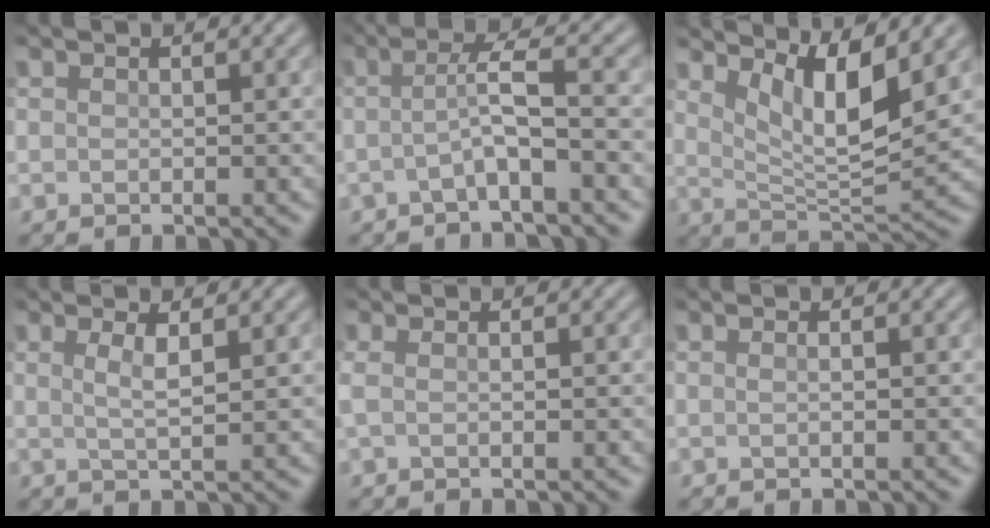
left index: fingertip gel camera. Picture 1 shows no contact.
{"total": 3.1, "force": [-1.0, 0.3, 2.9], "torque": [-0.057, 0.007, -0.027]}
{"total": 6.5, "force": [3.3, 1.8, 5.3], "torque": [-0.095, -0.013, 0.058]}
{"total": 2.1, "force": [0.6, 0.5, 2.0], "torque": [-0.036, -0.004, 0.006]}
{"total": 1.1, "force": [0.0, 0.4, 1.0], "torque": [-0.022, 0.003, -0.004]}
{"total": 0.7, "force": [-0.1, 0.3, 0.6], "torque": [-0.009, -0.001, -0.012]}